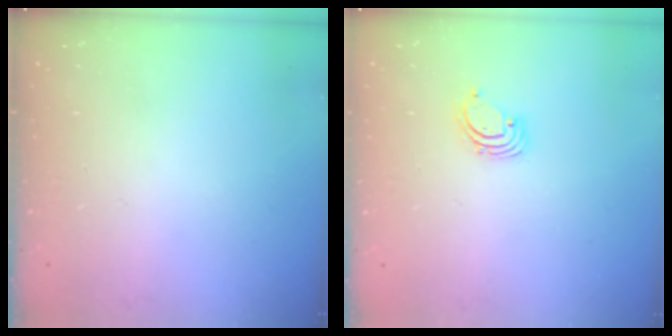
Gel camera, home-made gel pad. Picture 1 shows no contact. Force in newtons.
{"total": 1.4, "press": 1.4, "slide": 0.1}